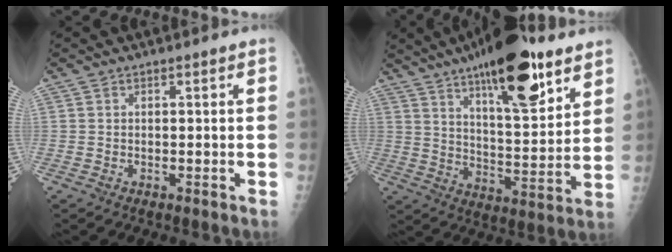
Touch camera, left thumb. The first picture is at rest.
{"total": 21.6, "force": [13.1, 7.0, 15.7], "torque": [-0.212, -0.061, 0.207]}